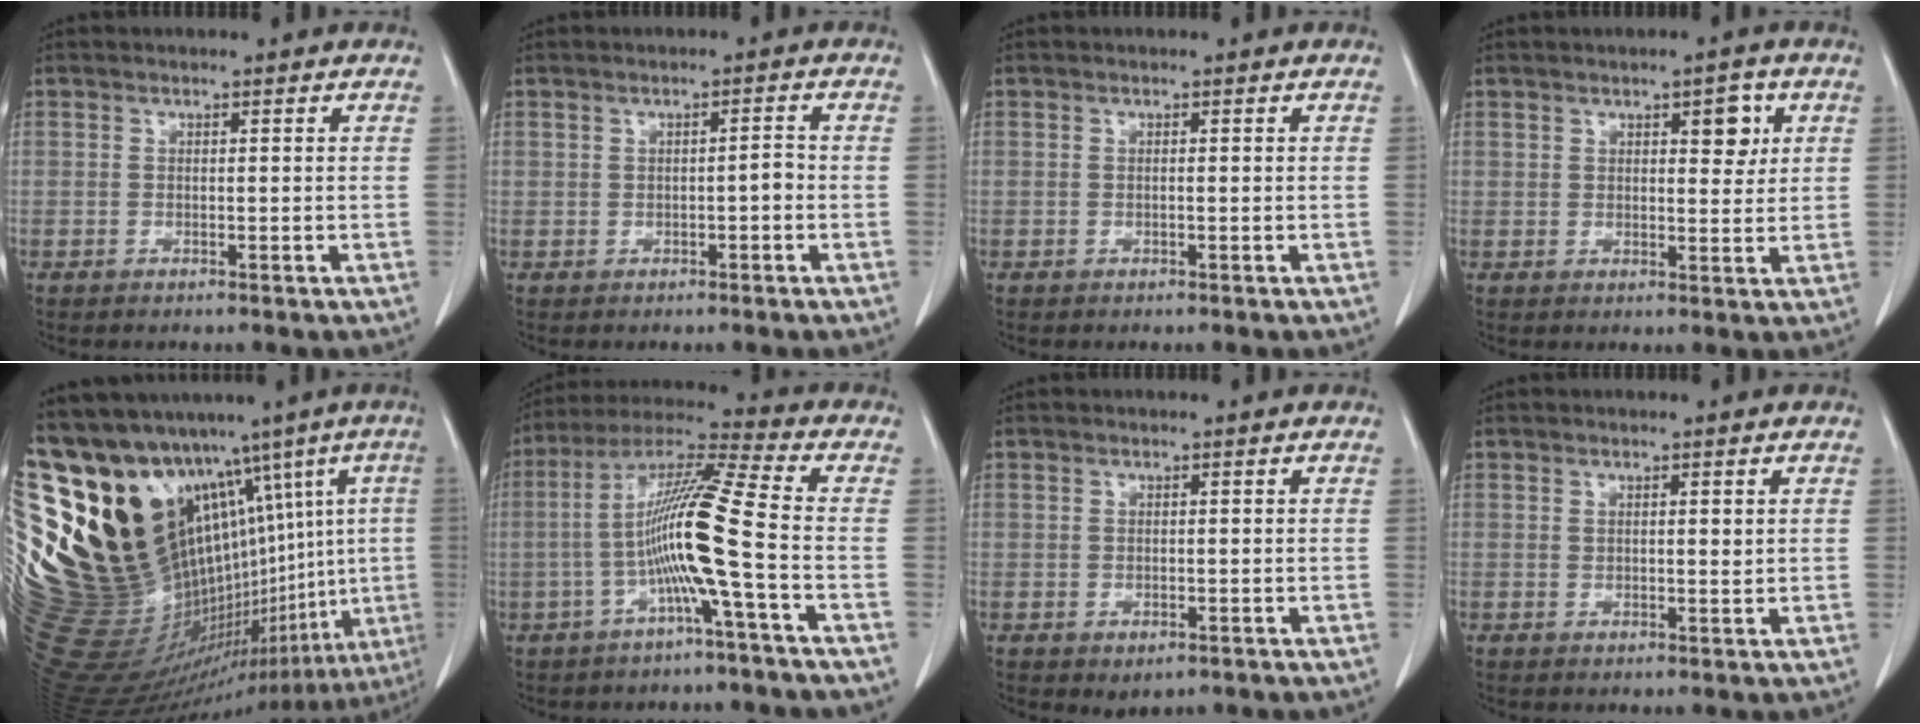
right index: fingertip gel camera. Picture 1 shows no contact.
{"total": 1.6, "force": [-0.2, 0.6, 1.4], "torque": [-0.020, 0.005, -0.002]}
{"total": 0.0}
{"total": 4.3, "force": [2.0, 1.9, 3.3], "torque": [-0.040, 0.000, 0.028]}
{"total": 38.8, "force": [14.1, 18.4, 31.0], "torque": [-0.515, 0.072, 0.285]}
{"total": 12.3, "force": [-2.8, -1.5, 11.9], "torque": [-0.226, 0.015, -0.062]}
{"total": 1.7, "force": [-0.7, 1.2, 1.1], "torque": [-0.012, -0.002, 0.000]}
{"total": 1.2, "force": [0.5, 0.4, 1.1], "torque": [-0.016, -0.003, 0.007]}